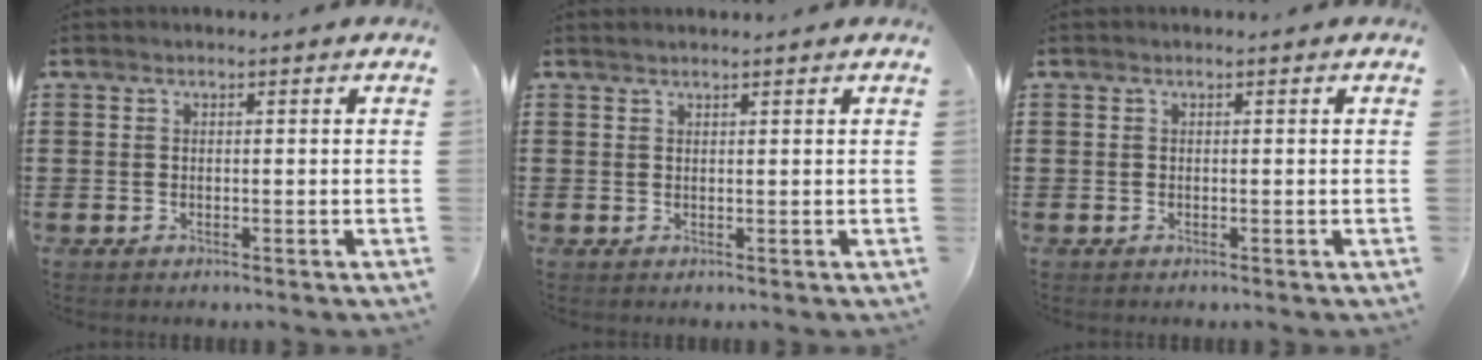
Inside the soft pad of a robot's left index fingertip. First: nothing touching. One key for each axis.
{"total": 0.8, "fx": 0.8, "fy": 0.1, "fz": 0.1, "tx": -0.003, "ty": 0.000, "tz": 0.015}
{"total": 0.0}